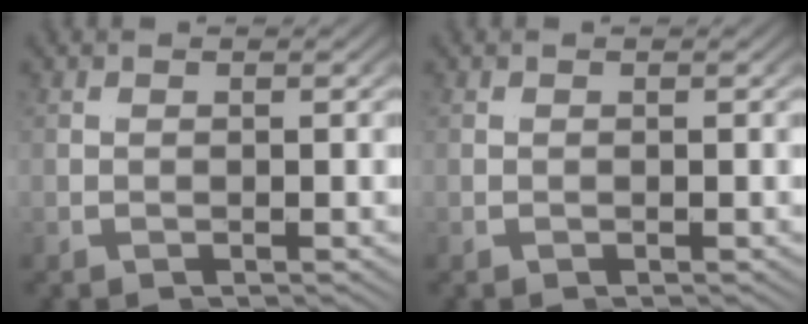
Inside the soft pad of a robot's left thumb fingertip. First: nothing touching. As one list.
[{"total": 0.0}]